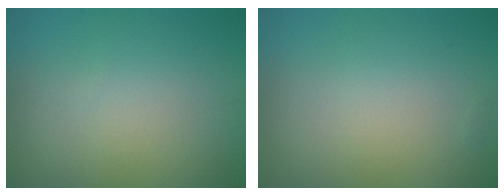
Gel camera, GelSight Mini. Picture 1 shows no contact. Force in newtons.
{"total": 0.0}